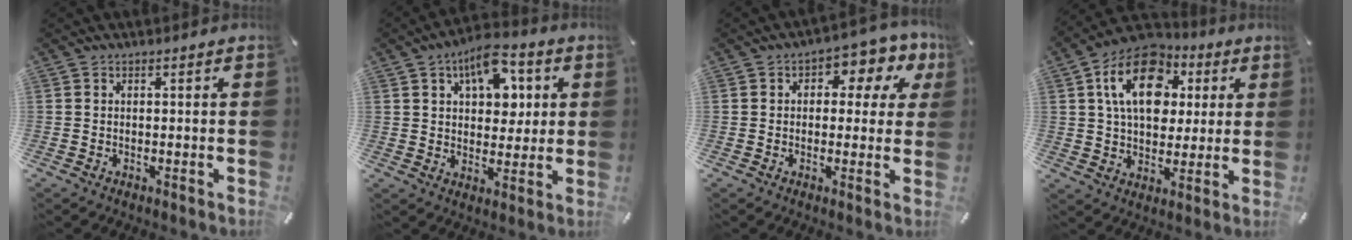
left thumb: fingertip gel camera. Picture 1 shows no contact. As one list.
[{"total": 10.9, "force": [5.1, 6.7, 7.0], "torque": [-0.101, -0.012, 0.089]}, {"total": 7.2, "force": [2.2, 4.6, 5.0], "torque": [-0.059, -0.010, 0.030]}, {"total": 17.0, "force": [5.5, 12.0, 10.7], "torque": [-0.189, -0.001, 0.099]}]